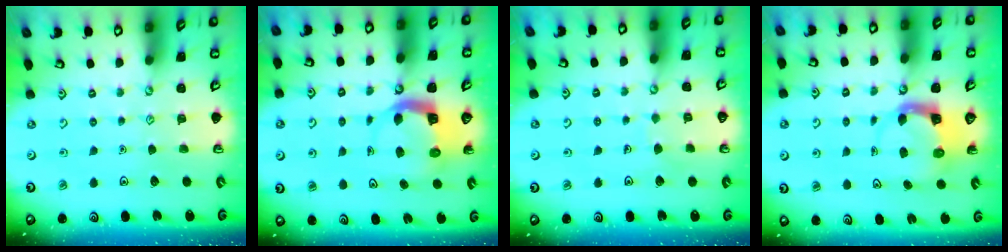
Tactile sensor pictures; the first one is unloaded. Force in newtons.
{"total": 5.7, "press": 5.6, "slide": 0.5}
{"total": 4.0, "press": 4.0, "slide": 0.3}
{"total": 3.7, "press": 3.7, "slide": 0.6}